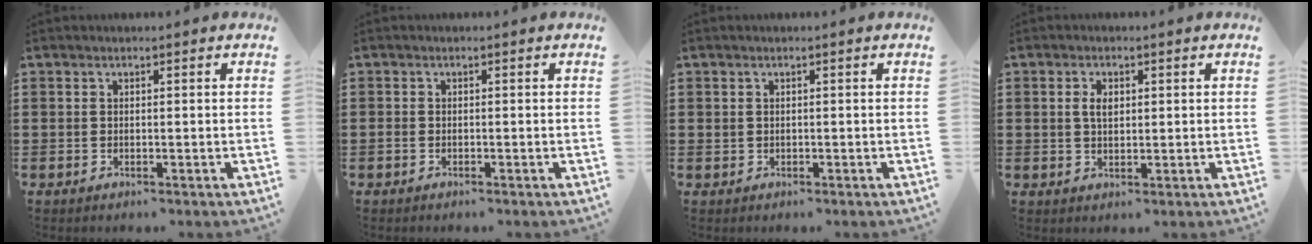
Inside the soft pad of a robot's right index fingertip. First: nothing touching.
{"total": 0.7, "force": [-0.5, 0.4, 0.3], "torque": [-0.007, -0.001, -0.011]}
{"total": 0.5, "force": [0.0, 0.5, 0.2], "torque": [-0.004, 0.002, -0.001]}
{"total": 2.7, "force": [0.6, 1.5, 2.1], "torque": [-0.045, 0.008, 0.009]}